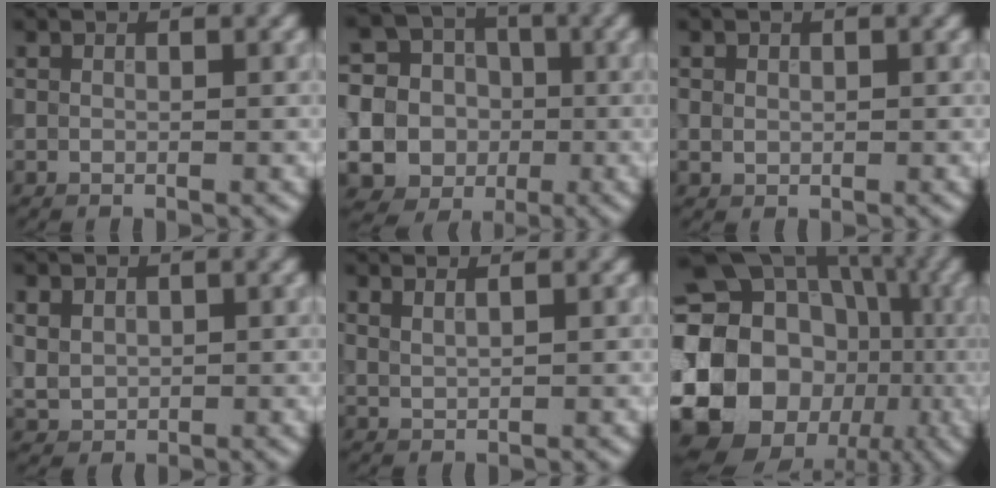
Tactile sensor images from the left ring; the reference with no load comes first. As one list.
[{"total": 18.0, "force": [-3.4, 17.2, 4.2], "torque": [-0.134, -0.001, -0.086]}, {"total": 0.9, "force": [0.2, 0.8, 0.3], "torque": [-0.005, -0.002, 0.004]}, {"total": 1.9, "force": [0.6, 1.6, 0.9], "torque": [-0.018, -0.003, 0.016]}, {"total": 2.0, "force": [1.4, 0.9, 1.2], "torque": [-0.005, -0.001, 0.010]}, {"total": 21.2, "force": [-2.8, 18.4, 10.2], "torque": [-0.174, -0.009, -0.085]}]